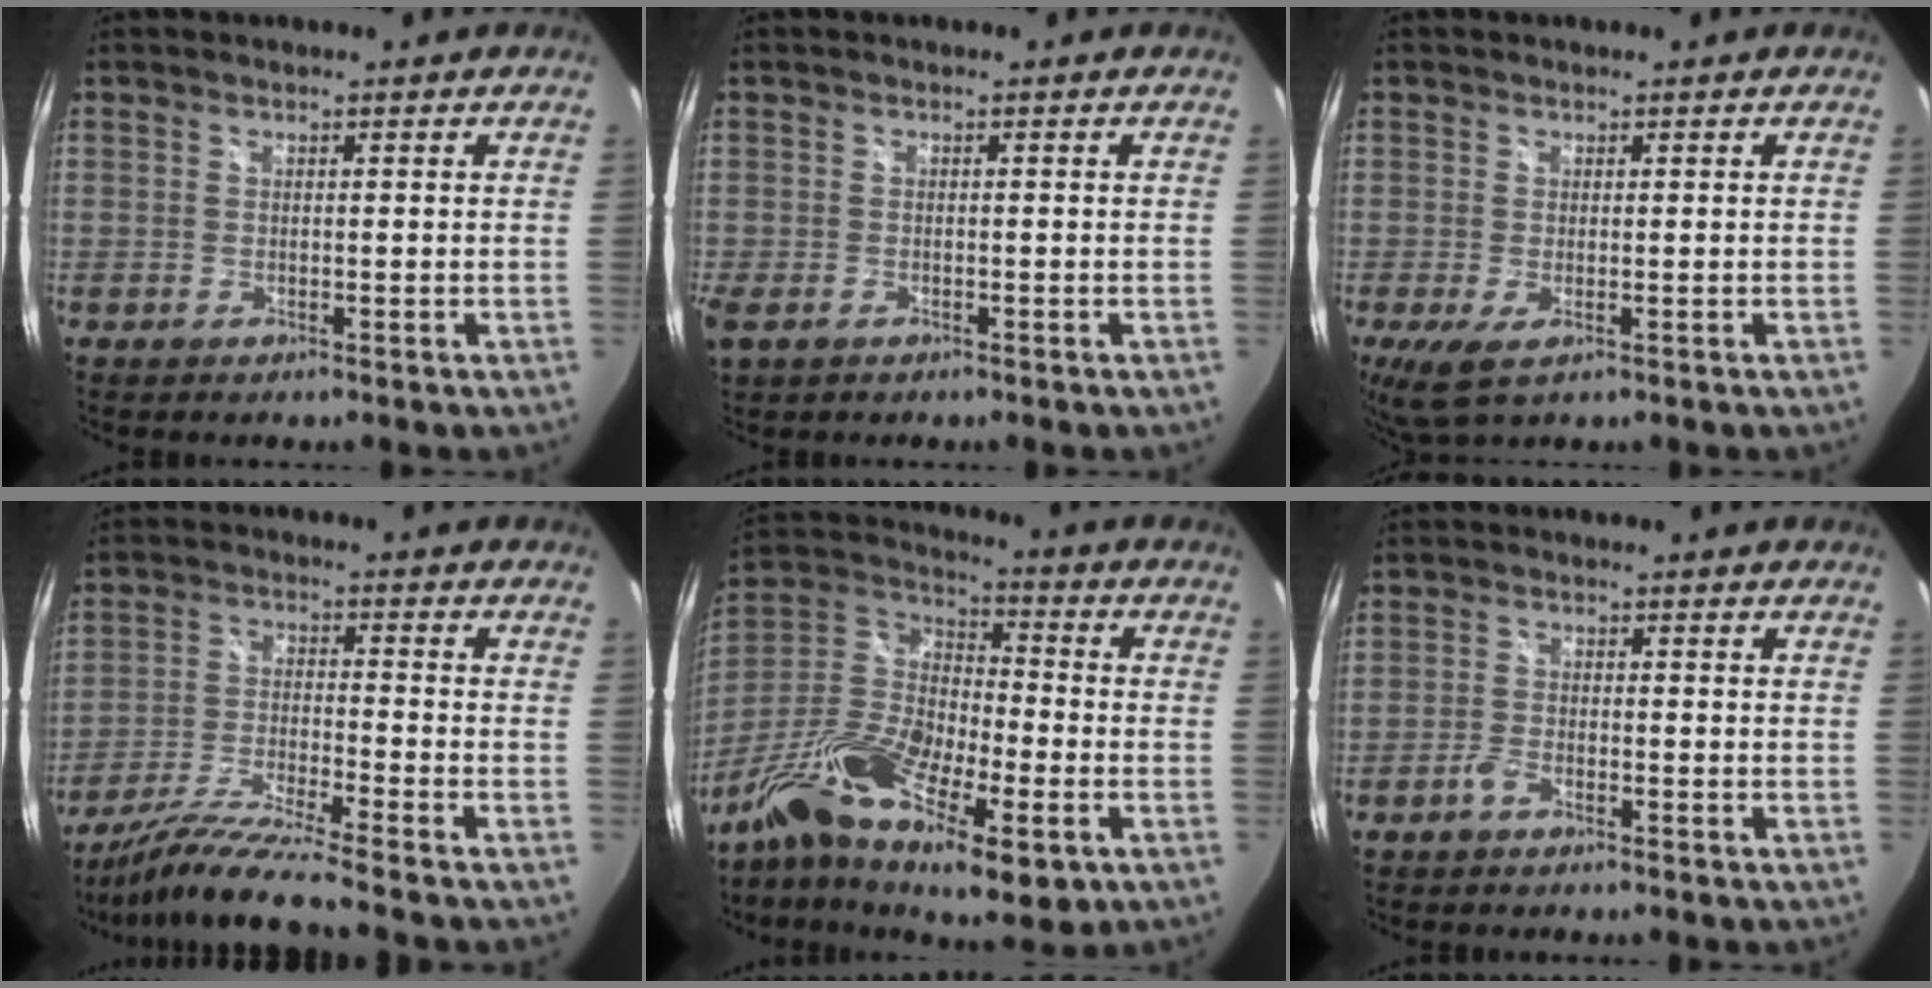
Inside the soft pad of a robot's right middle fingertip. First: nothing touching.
{"total": 4.4, "force": [-2.1, 2.7, 2.8], "torque": [-0.065, -0.015, -0.037]}
{"total": 4.2, "force": [-1.2, 1.6, 3.7], "torque": [-0.070, -0.018, -0.016]}
{"total": 11.2, "force": [-9.8, -1.8, 5.3], "torque": [-0.112, -0.016, -0.182]}
{"total": 20.7, "force": [-10.3, 8.1, 16.0], "torque": [-0.312, -0.033, -0.194]}
{"total": 2.5, "force": [-2.0, 0.9, 1.3], "torque": [-0.042, 0.002, -0.043]}